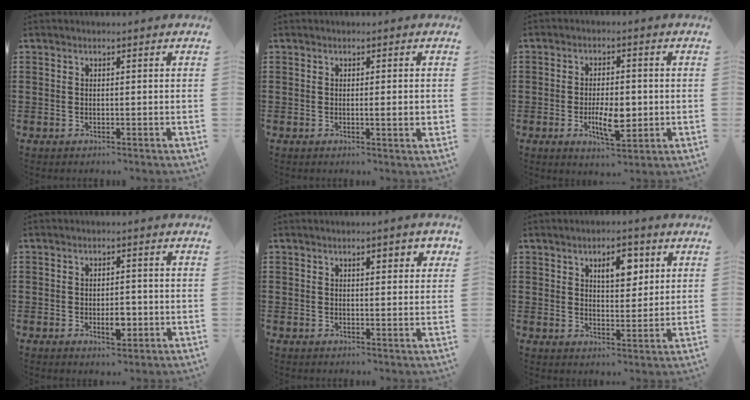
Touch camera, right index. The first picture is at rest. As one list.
[{"total": 2.0, "force": [-0.2, 0.1, 2.0], "torque": [-0.034, -0.006, -0.004]}, {"total": 6.4, "force": [-1.2, 2.8, 5.6], "torque": [-0.102, -0.002, -0.024]}, {"total": 4.1, "force": [-1.0, 1.9, 3.5], "torque": [-0.052, 0.001, -0.019]}, {"total": 2.3, "force": [0.9, 0.7, 2.0], "torque": [-0.026, -0.001, 0.009]}, {"total": 5.6, "force": [2.7, 2.7, 4.1], "torque": [-0.058, 0.000, 0.038]}]